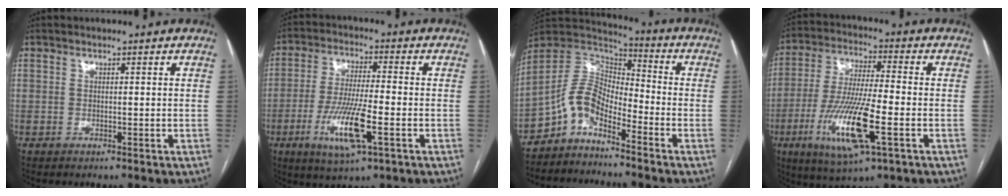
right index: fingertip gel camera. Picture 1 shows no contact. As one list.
[{"total": 10.7, "force": [-3.8, 1.2, 10.0], "torque": [-0.198, -0.018, -0.067]}, {"total": 8.5, "force": [-5.9, 3.4, 5.0], "torque": [-0.105, 0.027, -0.119]}, {"total": 14.7, "force": [-4.9, 1.8, 13.7], "torque": [-0.278, -0.024, -0.086]}]